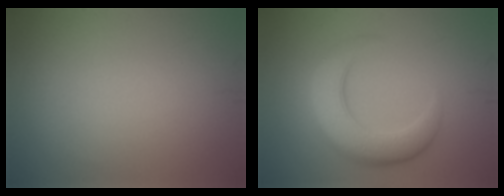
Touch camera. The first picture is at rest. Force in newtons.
{"total": 6.4, "press": 6.4, "slide": 0.3}